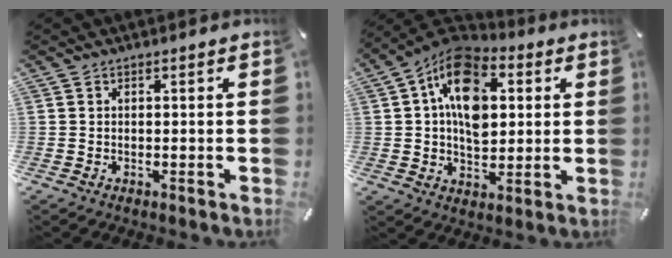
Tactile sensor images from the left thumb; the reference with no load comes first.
{"total": 15.3, "force": [3.9, 10.4, 10.6], "torque": [-0.180, -0.004, 0.069]}